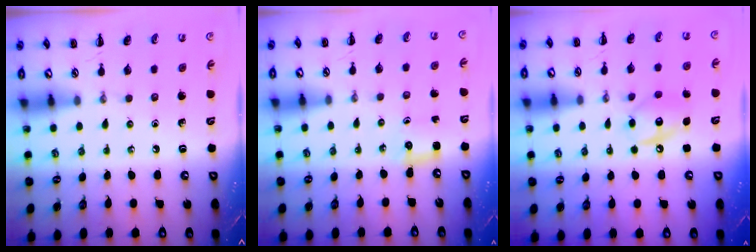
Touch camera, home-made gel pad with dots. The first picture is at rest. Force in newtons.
{"total": 2.6, "press": 2.5, "slide": 0.7}
{"total": 10.6, "press": 10.5, "slide": 0.8}